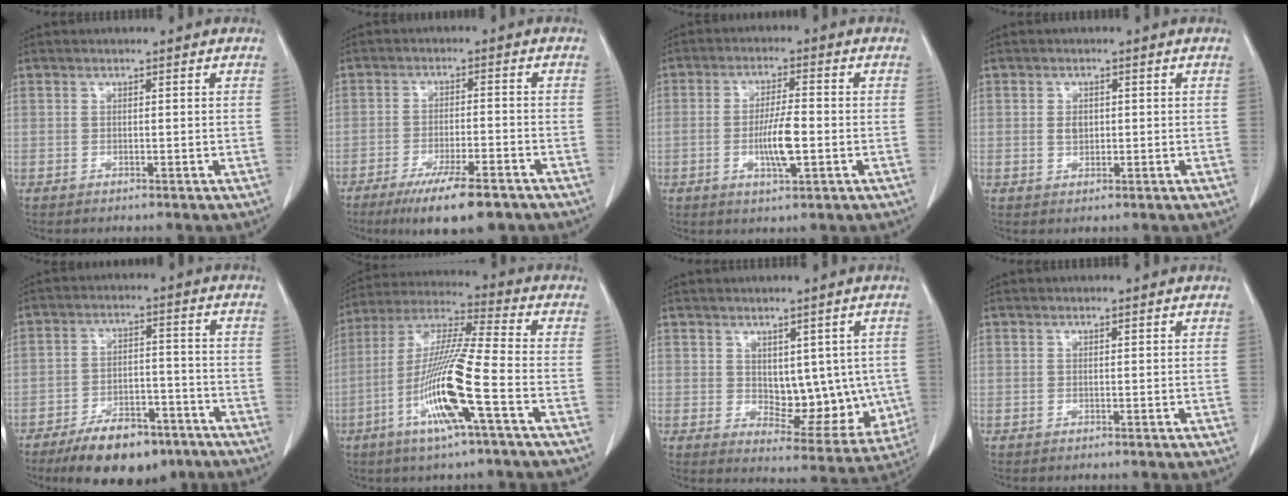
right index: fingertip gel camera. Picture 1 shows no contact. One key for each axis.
{"total": 10.5, "fx": -7.5, "fy": 1.8, "fz": 7.1, "tx": -0.113, "ty": -0.020, "tz": -0.114}
{"total": 6.5, "fx": -1.5, "fy": 1.2, "fz": 6.2, "tx": -0.118, "ty": -0.003, "tz": -0.025}
{"total": 1.9, "fx": 0.1, "fy": 1.3, "fz": 1.3, "tx": -0.024, "ty": 0.000, "tz": 0.005}
{"total": 11.5, "fx": -8.3, "fy": 5.0, "fz": 6.2, "tx": -0.092, "ty": 0.005, "tz": -0.132}
{"total": 15.1, "fx": -5.5, "fy": -0.1, "fz": 14.1, "tx": -0.288, "ty": -0.012, "tz": -0.110}
{"total": 10.4, "fx": 0.5, "fy": 6.0, "fz": 8.5, "tx": -0.094, "ty": -0.001, "tz": 0.027}
{"total": 0.0}